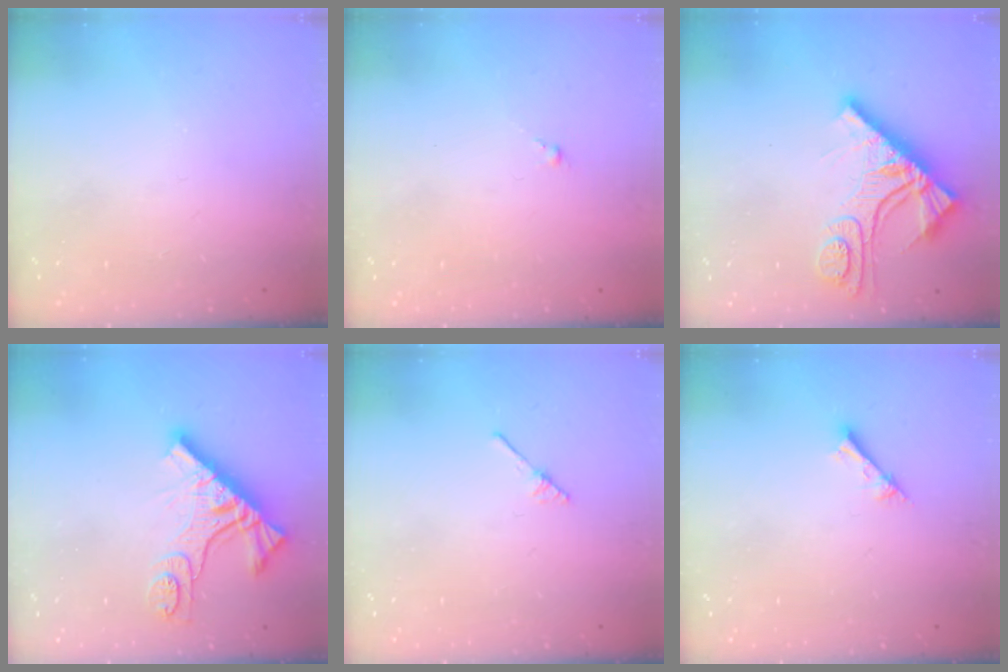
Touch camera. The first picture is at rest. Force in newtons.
{"total": 0.5, "press": 0.4, "slide": 0.4}
{"total": 11.8, "press": 11.8, "slide": 1.2}
{"total": 11.4, "press": 11.3, "slide": 1.3}
{"total": 2.0, "press": 2.0, "slide": 0.2}
{"total": 1.6, "press": 1.6, "slide": 0.2}